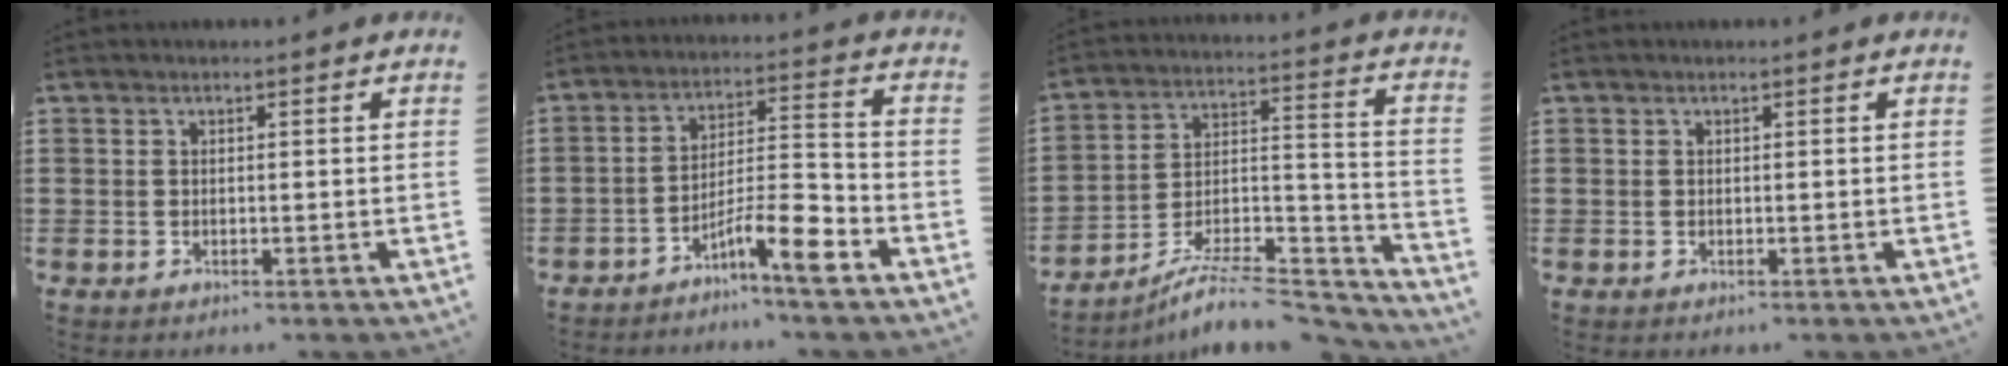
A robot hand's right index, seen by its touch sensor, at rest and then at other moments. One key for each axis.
{"total": 9.1, "fx": -5.8, "fy": 1.6, "fz": 6.9, "tx": -0.116, "ty": 0.010, "tz": -0.104}
{"total": 8.8, "fx": -7.5, "fy": 2.0, "fz": 4.1, "tx": -0.057, "ty": 0.013, "tz": -0.144}
{"total": 0.0}